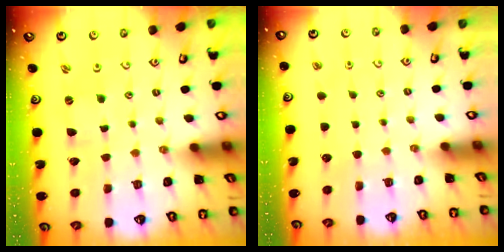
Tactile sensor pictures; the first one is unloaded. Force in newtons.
{"total": 0.0}